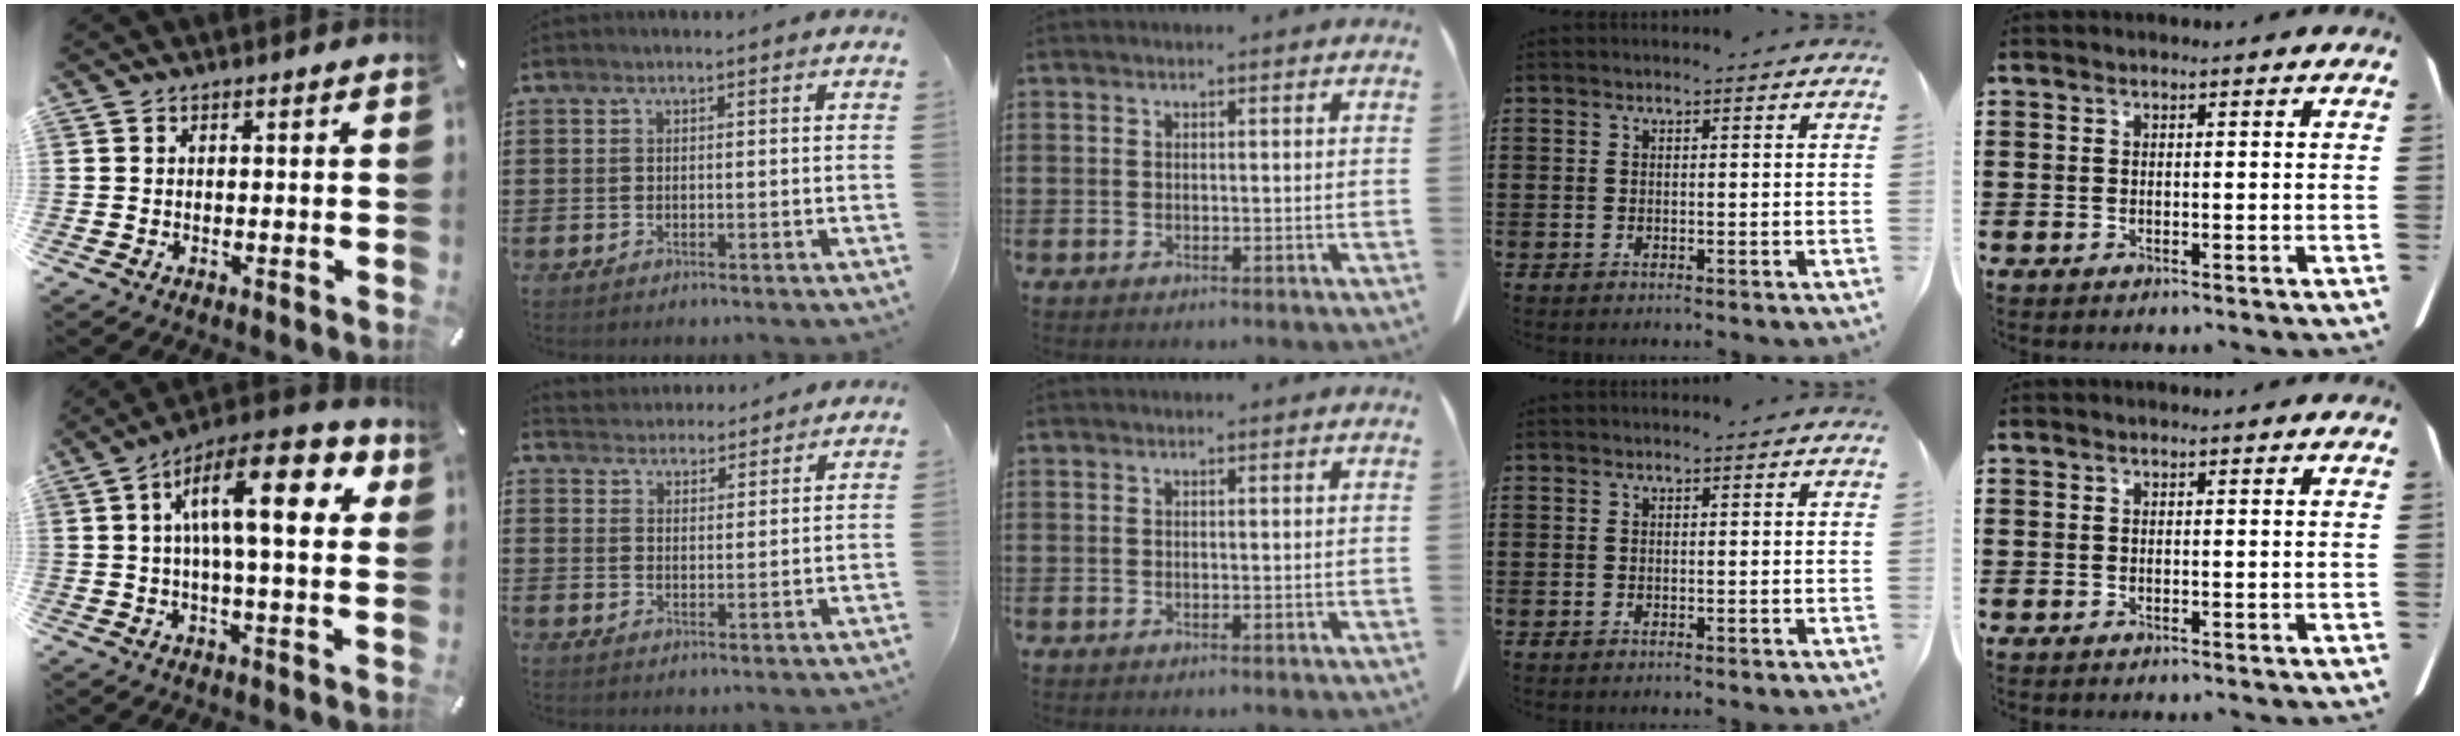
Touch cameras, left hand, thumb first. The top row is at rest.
{"thumb": {"total": 17.5, "force": [5.5, 5.3, 15.7], "torque": [-0.242, -0.016, 0.080]}, "index": {"total": 3.5, "force": [3.5, 0.4, -0.5], "torque": [-0.004, -0.014, 0.064]}}